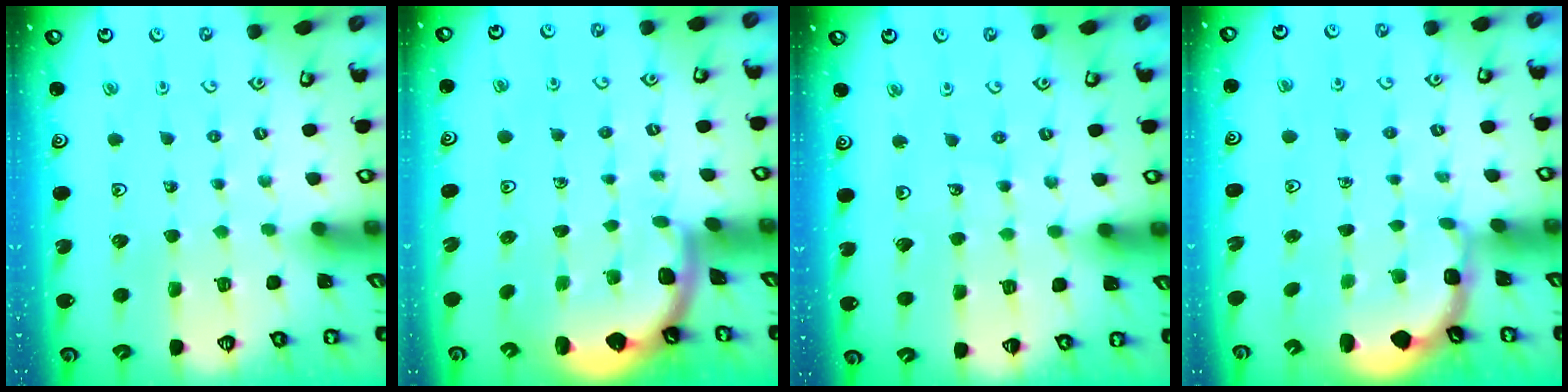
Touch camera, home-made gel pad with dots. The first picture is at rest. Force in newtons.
{"total": 1.6, "press": 1.6, "slide": 0.1}
{"total": 2.2, "press": 2.2, "slide": 0.2}
{"total": 2.8, "press": 2.2, "slide": 1.7}